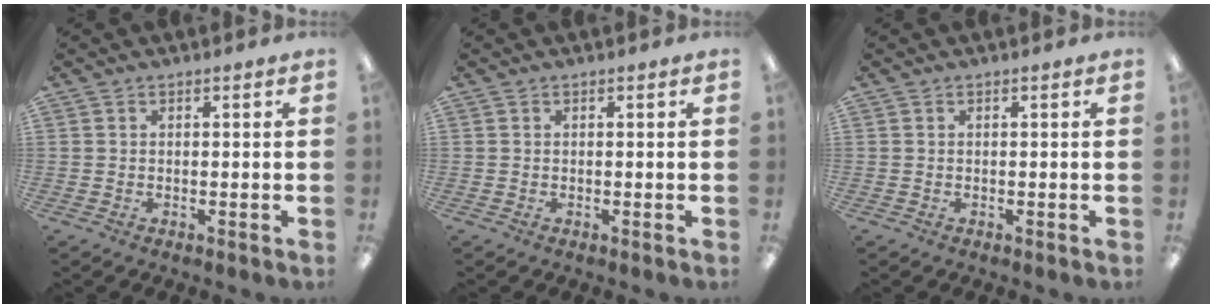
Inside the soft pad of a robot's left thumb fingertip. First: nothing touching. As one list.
[{"total": 0.0}, {"total": 0.0}]